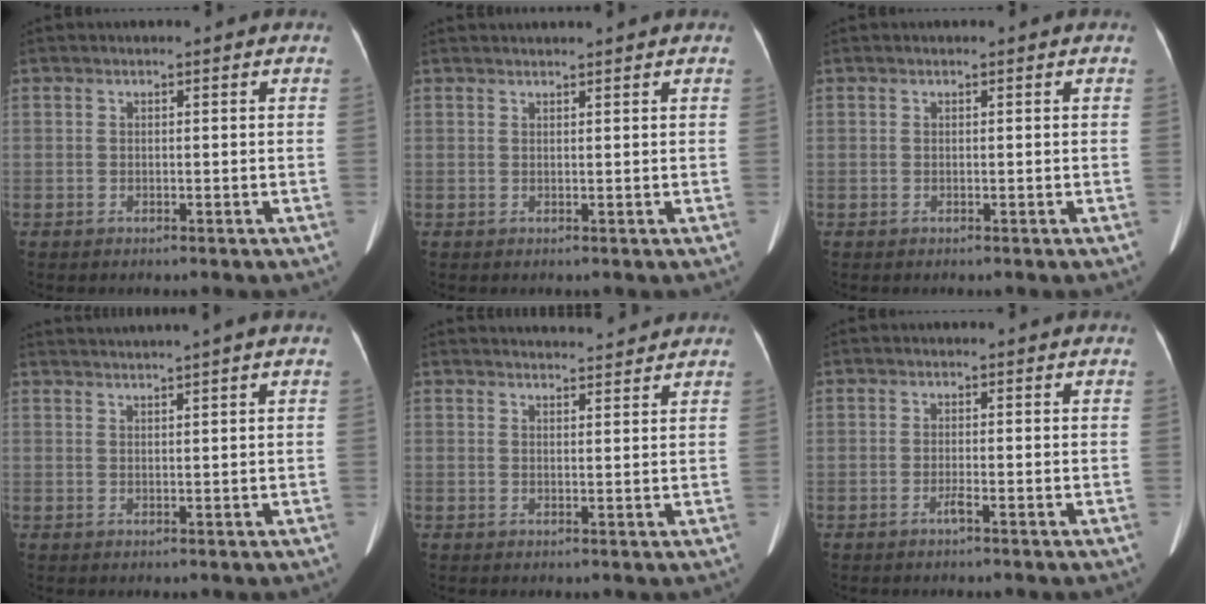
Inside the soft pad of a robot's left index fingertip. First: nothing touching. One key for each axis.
{"total": 3.6, "fx": 3.4, "fy": -0.3, "fz": 1.1, "tx": -0.011, "ty": 0.027, "tz": 0.047}
{"total": 0.0}
{"total": 4.9, "fx": 4.1, "fy": -1.4, "fz": 2.2, "tx": -0.032, "ty": 0.022, "tz": 0.067}
{"total": 5.7, "fx": 5.6, "fy": 0.3, "fz": 0.9, "tx": -0.016, "ty": 0.015, "tz": 0.068}
{"total": 1.0, "fx": -0.6, "fy": -0.2, "fz": 0.7, "tx": -0.017, "ty": -0.002, "tz": -0.011}